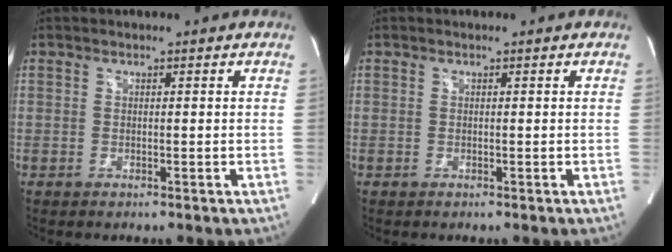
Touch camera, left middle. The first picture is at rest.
{"total": 0.0}